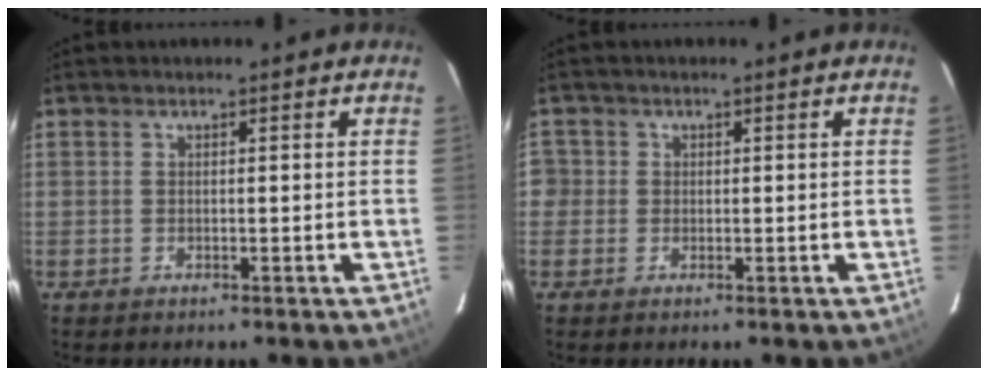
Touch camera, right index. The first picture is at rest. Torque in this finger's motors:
{"motor_torque": [0.43, 0.09, 0.04, 0.00]}